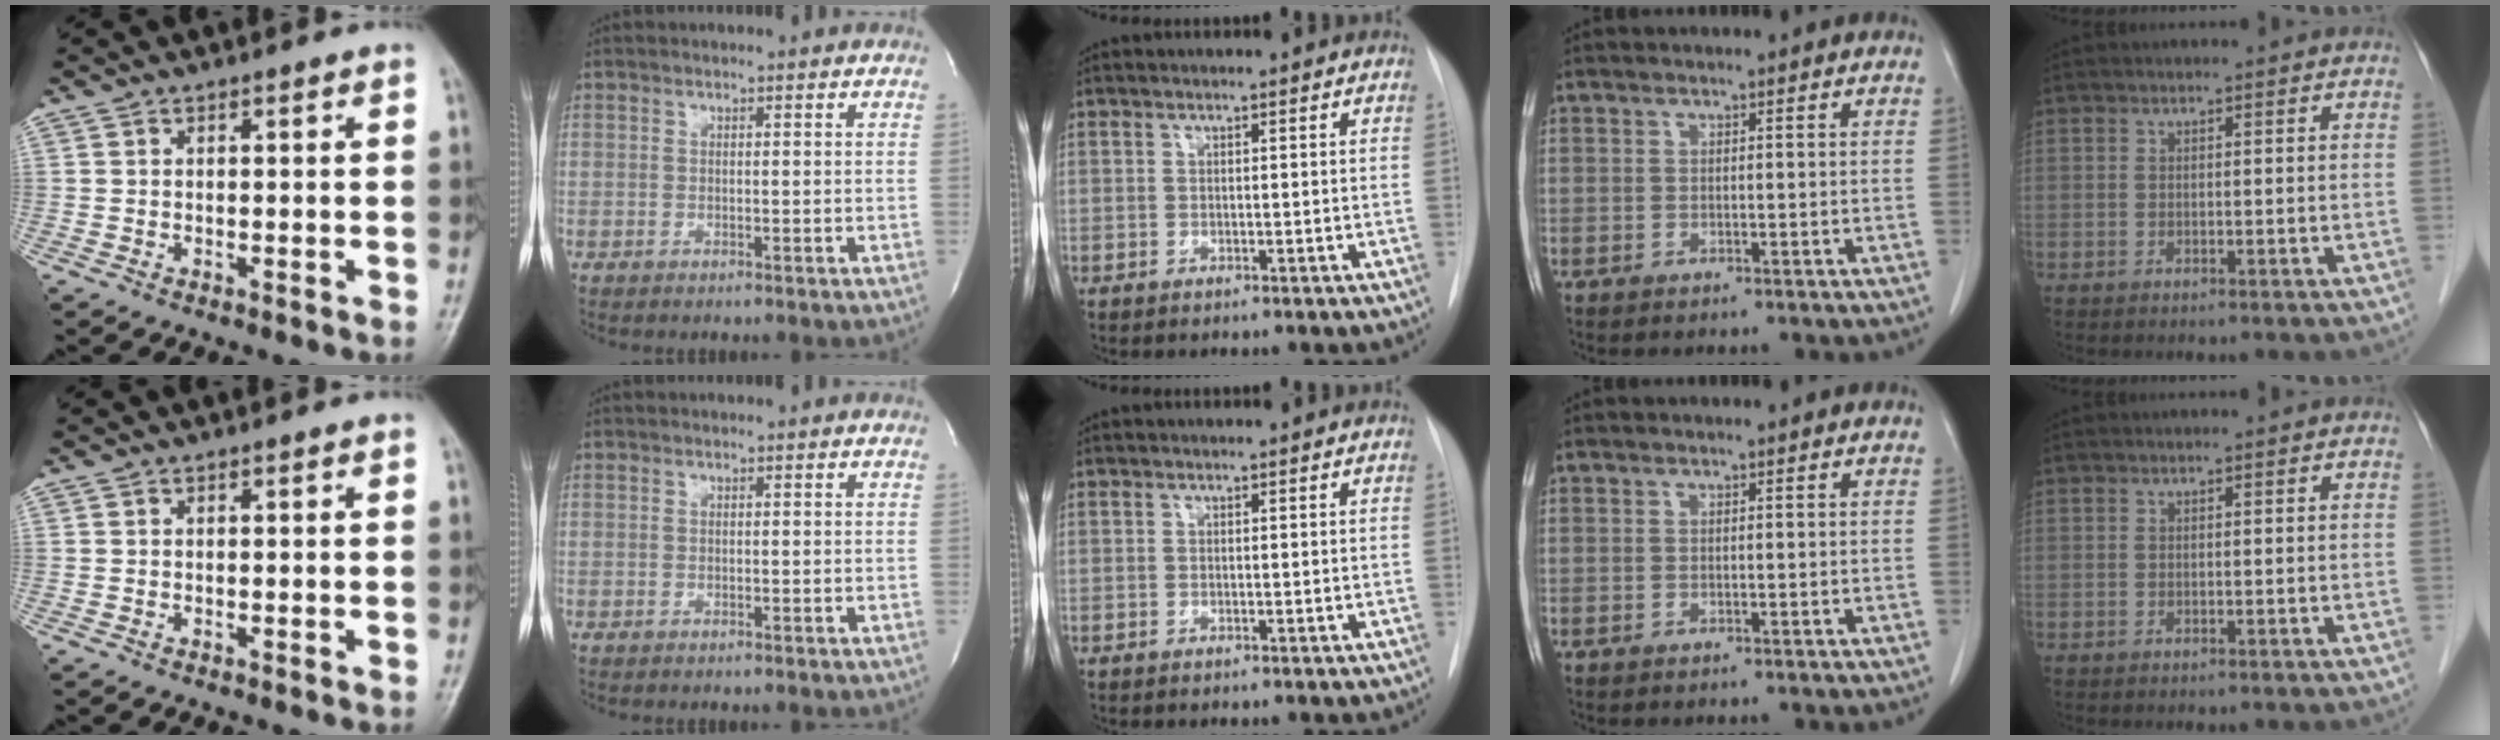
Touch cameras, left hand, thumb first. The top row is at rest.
{}